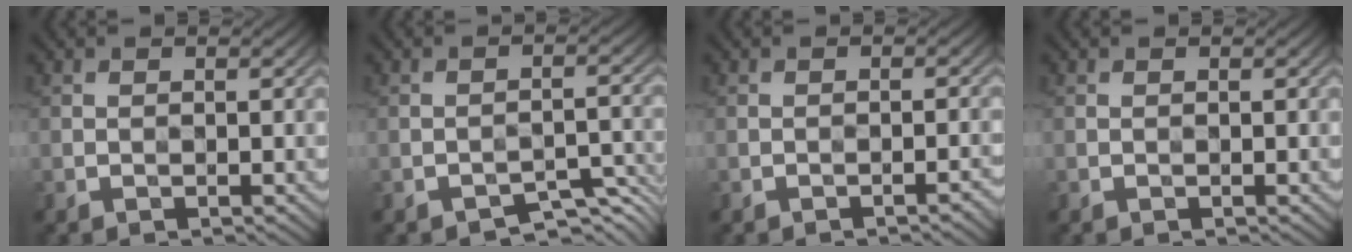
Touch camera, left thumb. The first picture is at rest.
{"total": 3.1, "force": [-2.6, 0.9, 1.3], "torque": [-0.014, 0.004, -0.038]}
{"total": 1.4, "force": [-1.1, 0.2, 0.8], "torque": [-0.007, 0.006, -0.016]}
{"total": 0.0}